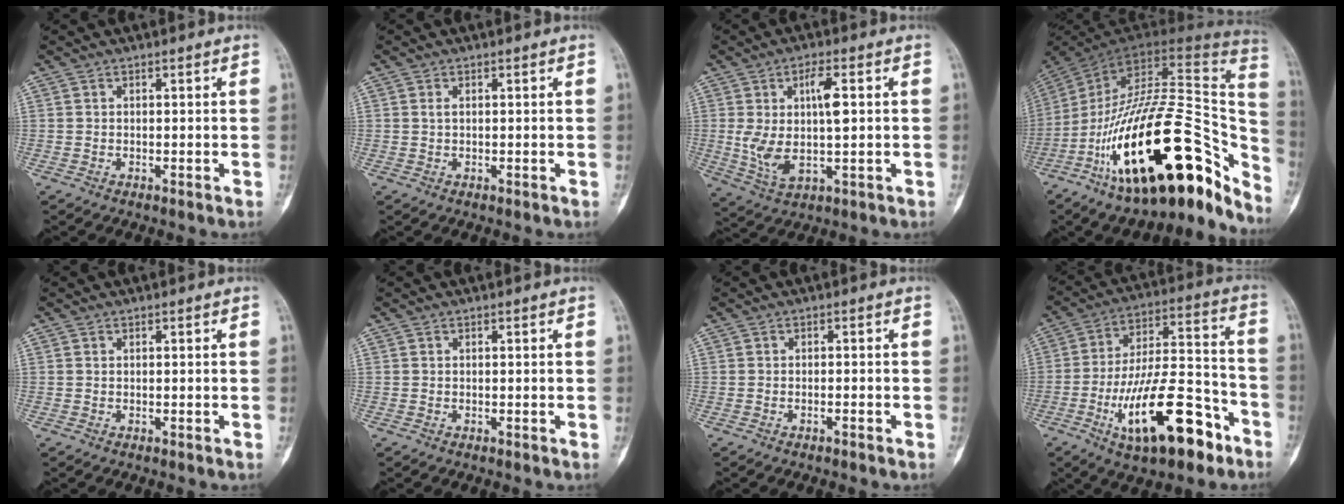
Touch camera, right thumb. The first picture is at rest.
{"total": 0.7, "force": [0.2, 0.4, 0.6], "torque": [-0.015, 0.002, 0.005]}
{"total": 10.7, "force": [1.1, 4.1, 9.8], "torque": [-0.197, 0.003, 0.029]}
{"total": 33.7, "force": [-16.3, 13.4, 26.3], "torque": [-0.339, 0.087, -0.260]}
{"total": 0.0}
{"total": 0.0}
{"total": 0.9, "force": [-0.7, 0.2, 0.6], "torque": [-0.020, 0.010, -0.008]}
{"total": 21.7, "force": [-10.3, 8.4, 17.2], "torque": [-0.293, 0.063, -0.162]}